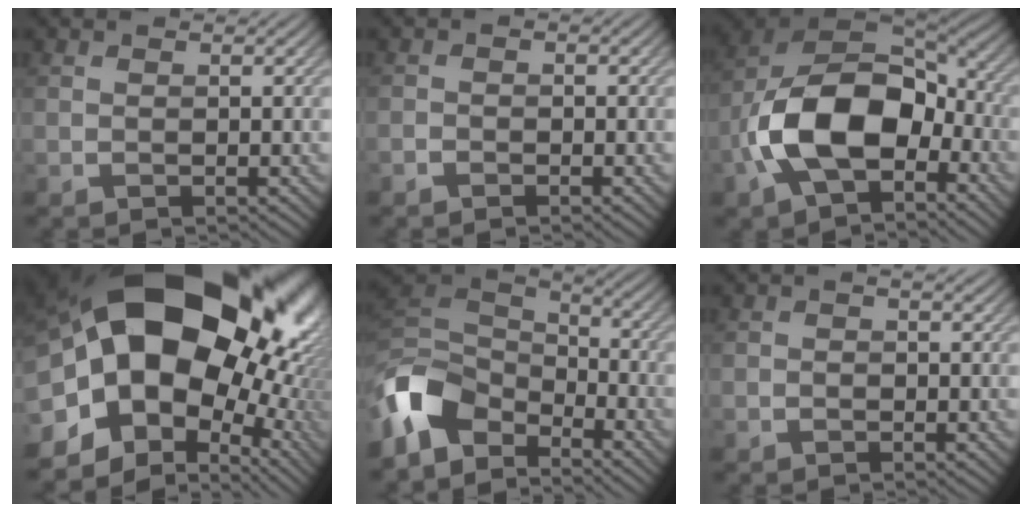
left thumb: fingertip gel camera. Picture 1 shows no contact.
{"total": 1.2, "force": [-0.9, 0.6, 0.3], "torque": [-0.005, 0.000, -0.021]}
{"total": 14.6, "force": [-3.9, 8.6, 11.1], "torque": [-0.230, -0.011, -0.084]}
{"total": 22.6, "force": [2.9, 16.2, 15.4], "torque": [-0.274, -0.032, 0.065]}
{"total": 9.5, "force": [-5.7, 5.7, 5.1], "torque": [-0.124, -0.009, -0.126]}
{"total": 0.7, "force": [-0.1, 0.4, 0.5], "torque": [-0.007, -0.001, -0.003]}